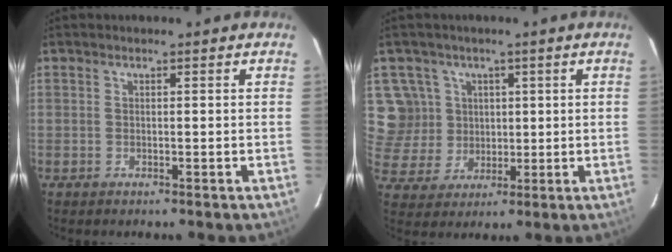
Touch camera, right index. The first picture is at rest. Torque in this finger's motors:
{"motor_torque": [-0.09, 0.13, 0.05, 0.00]}